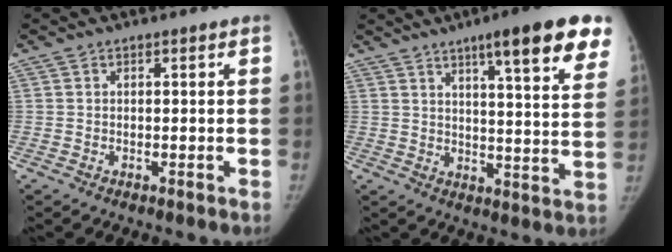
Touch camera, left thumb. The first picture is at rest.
{"total": 18.5, "force": [11.2, 3.2, 14.3], "torque": [-0.164, -0.043, 0.142]}